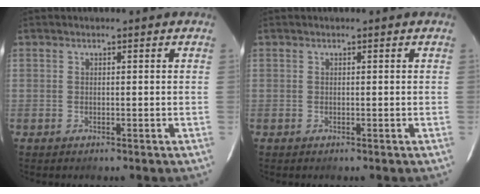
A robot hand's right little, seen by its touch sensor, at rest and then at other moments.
{"total": 0.0}